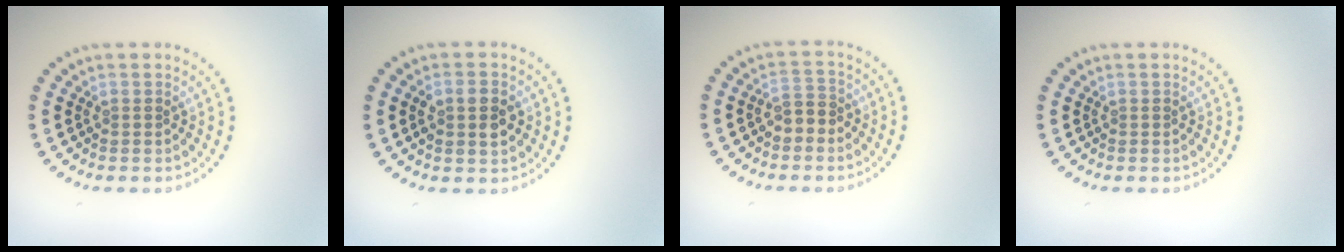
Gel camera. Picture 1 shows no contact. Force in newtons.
{"total": 2.7, "press": 2.7, "slide": 0.2}
{"total": 2.0, "press": 1.9, "slide": 0.7}
{"total": 0.0}